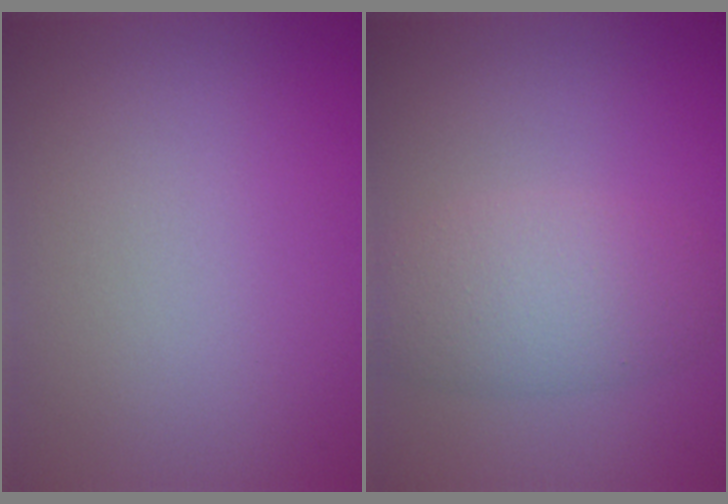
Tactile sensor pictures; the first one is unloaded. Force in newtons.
{"total": 4.4, "press": 4.4, "slide": 0.1}